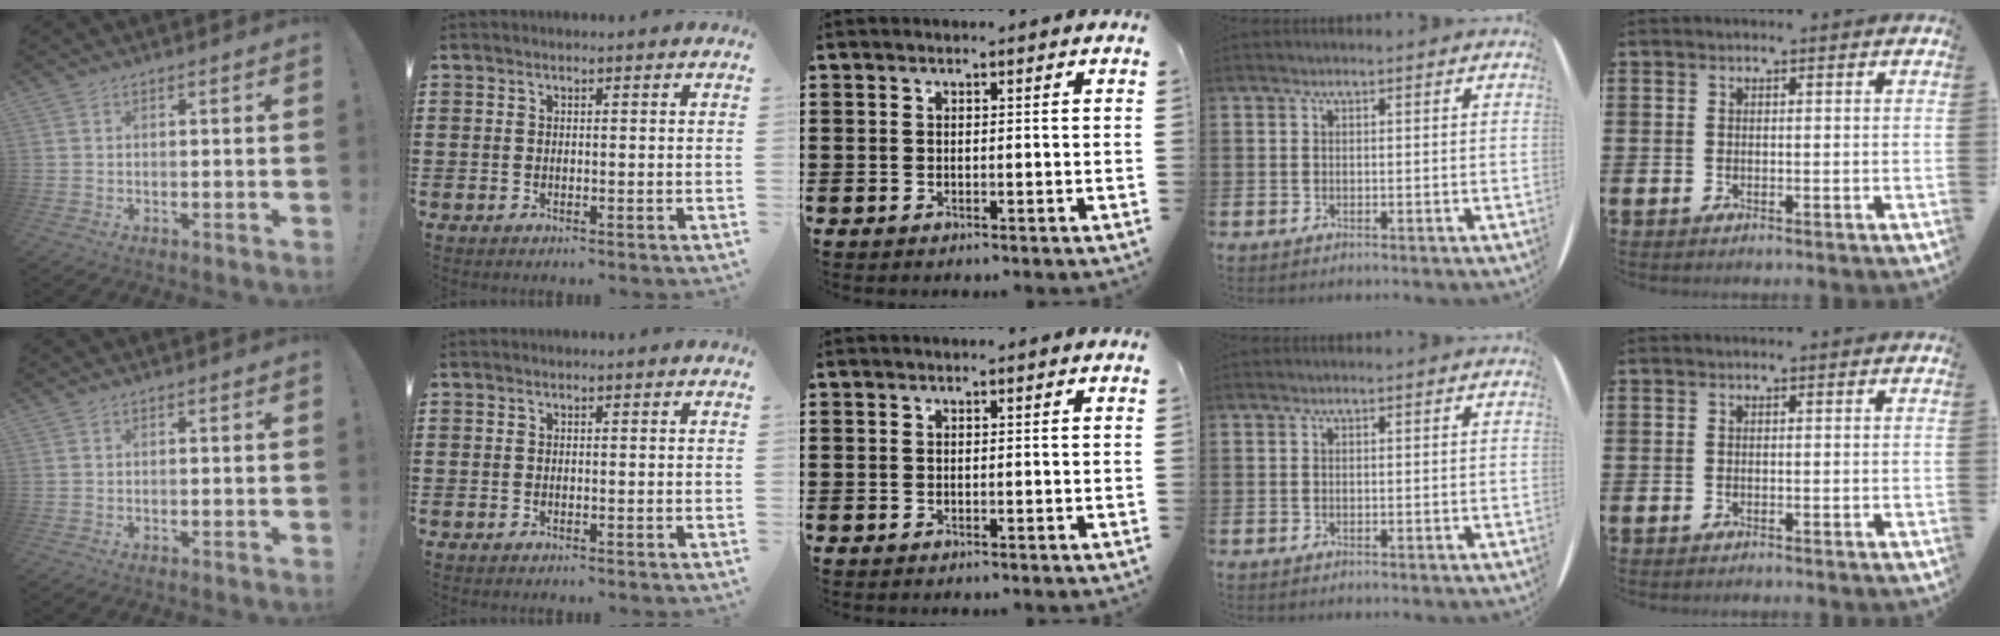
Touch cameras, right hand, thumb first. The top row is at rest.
{}